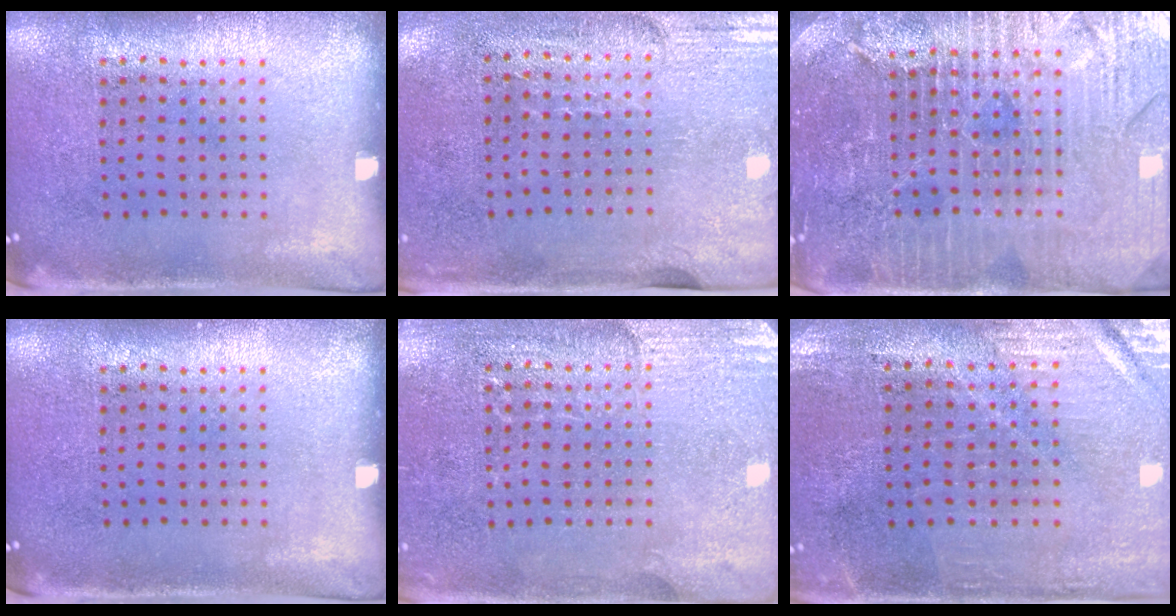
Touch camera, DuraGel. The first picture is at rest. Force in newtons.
{"total": 2.9, "press": 2.5, "slide": 1.5}
{"total": 4.9, "press": 4.5, "slide": 1.8}
{"total": 0.0}
{"total": 2.9, "press": 2.8, "slide": 0.8}
{"total": 0.7, "press": 0.6, "slide": 0.2}